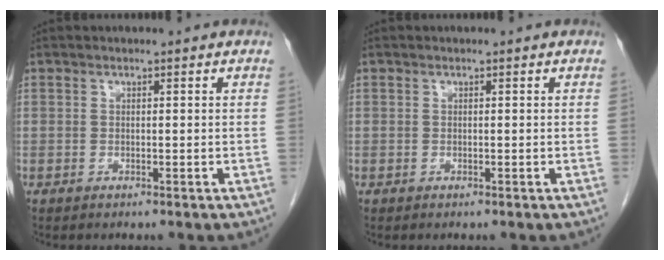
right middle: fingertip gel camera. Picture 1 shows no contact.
{"total": 0.0}